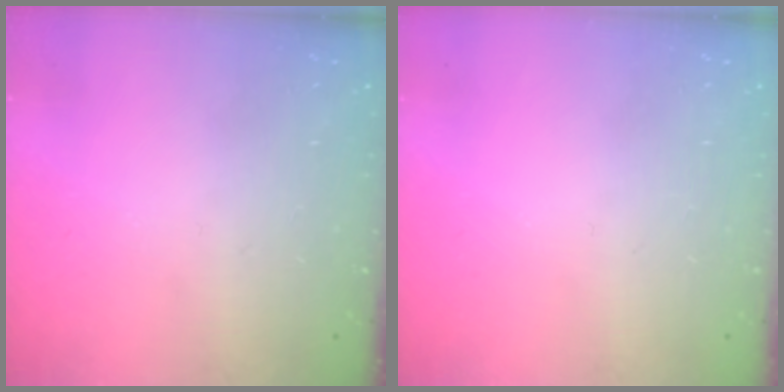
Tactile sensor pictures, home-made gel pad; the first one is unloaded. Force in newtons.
{"total": 0.0}